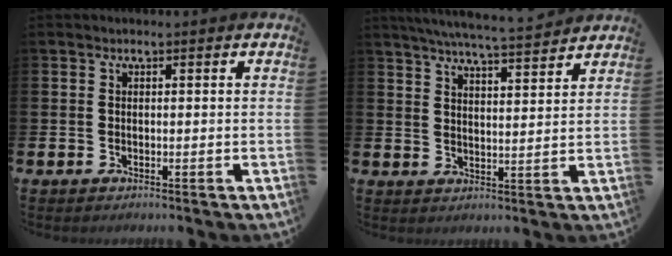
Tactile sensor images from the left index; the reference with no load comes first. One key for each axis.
{"total": 6.2, "fx": 6.0, "fy": -0.3, "fz": 1.5, "tx": -0.045, "ty": -0.038, "tz": 0.105}